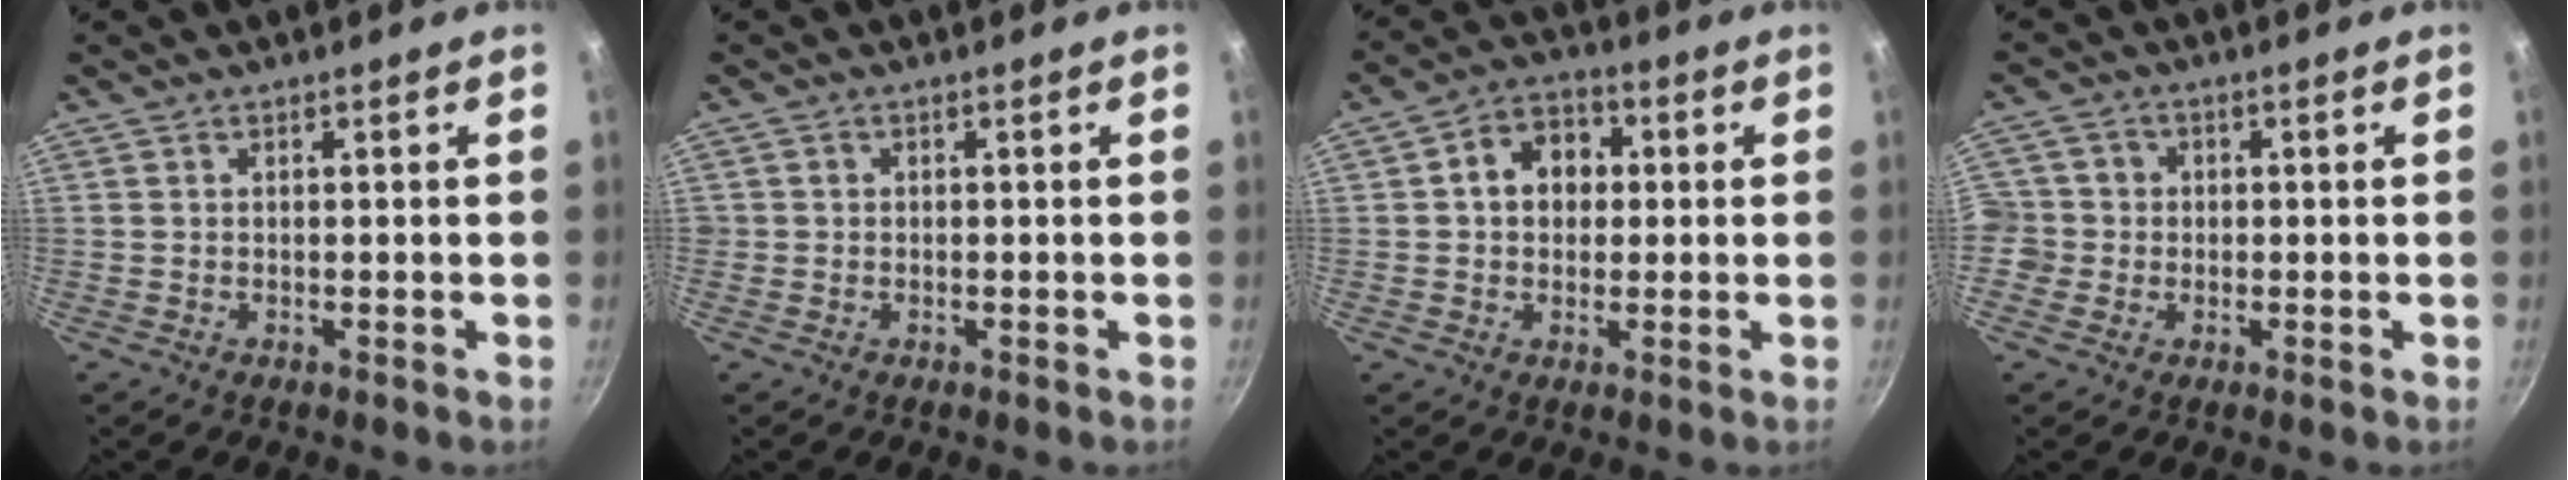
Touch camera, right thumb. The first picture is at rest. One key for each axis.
{"total": 0.7, "fx": 0.0, "fy": 0.7, "fz": 0.0, "tx": 0.004, "ty": 0.003, "tz": -0.001}
{"total": 8.5, "fx": 1.2, "fy": 6.8, "fz": 5.0, "tx": -0.041, "ty": 0.014, "tz": 0.006}
{"total": 5.2, "fx": -0.6, "fy": 5.0, "fz": 1.2, "tx": 0.006, "ty": 0.010, "tz": -0.020}